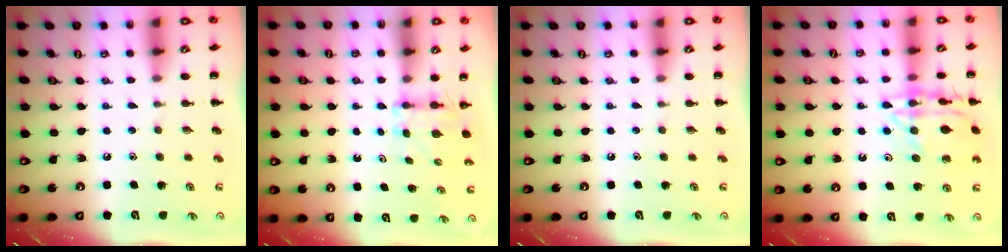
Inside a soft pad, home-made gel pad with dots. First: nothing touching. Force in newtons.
{"total": 4.2, "press": 4.2, "slide": 0.2}
{"total": 0.0}
{"total": 16.1, "press": 16.1, "slide": 0.8}